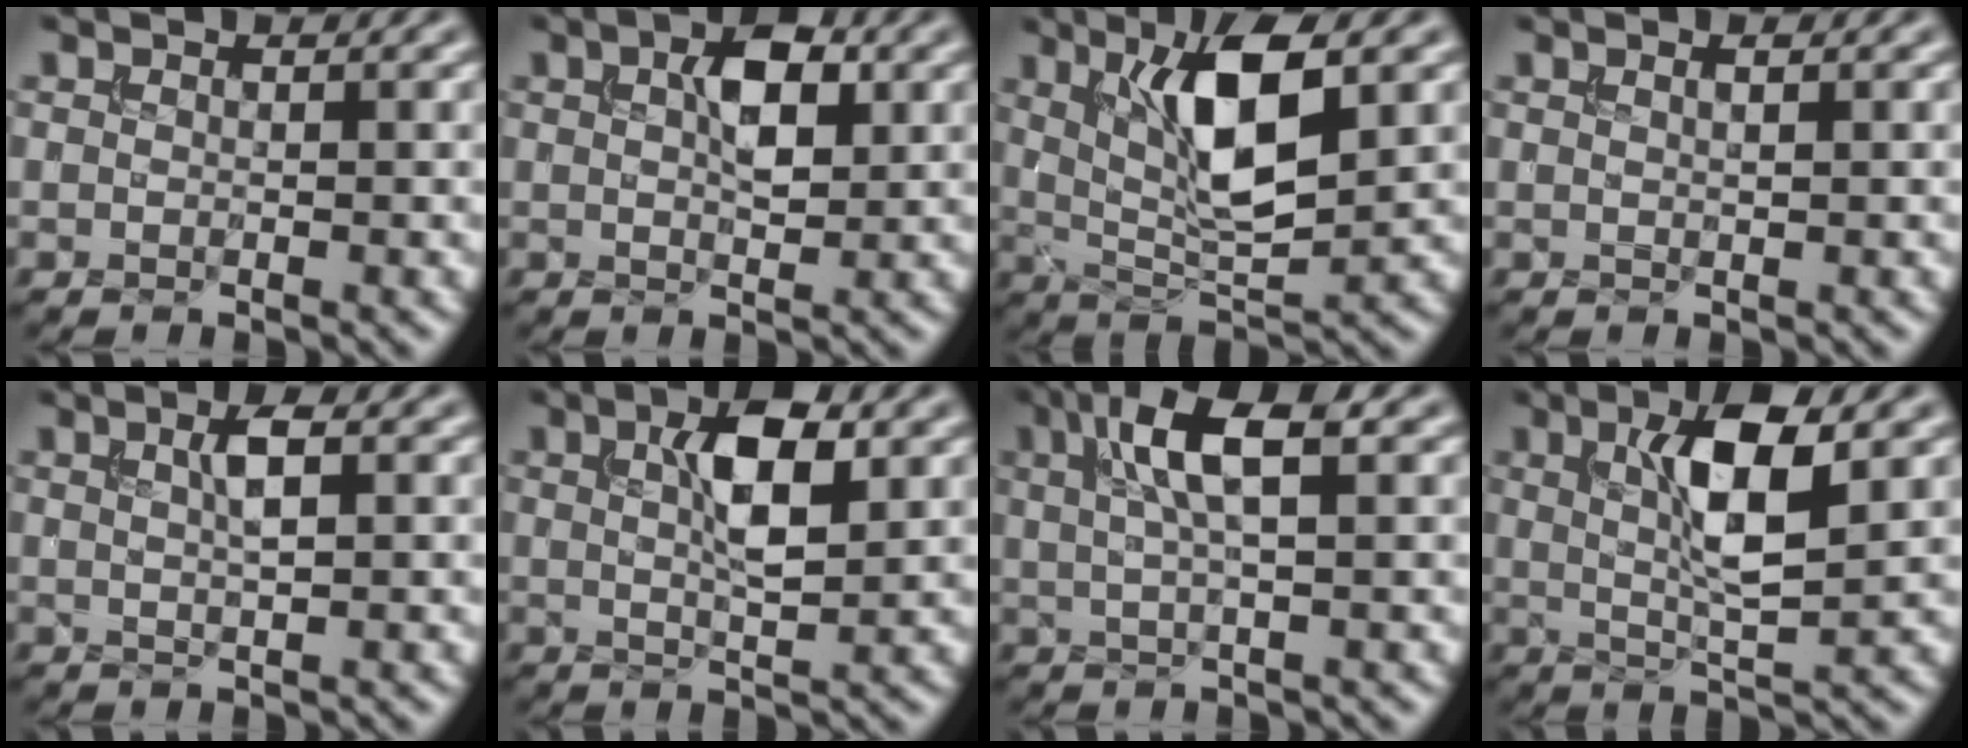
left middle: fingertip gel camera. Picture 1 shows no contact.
{"total": 4.1, "force": [1.0, 2.0, 3.4], "torque": [-0.059, 0.006, 0.018]}
{"total": 7.9, "force": [2.2, 2.4, 7.2], "torque": [-0.125, -0.008, 0.043]}
{"total": 0.8, "force": [0.2, 0.2, 0.7], "torque": [-0.002, -0.001, 0.002]}
{"total": 2.3, "force": [0.6, 0.5, 2.2], "torque": [-0.034, 0.006, 0.011]}
{"total": 5.2, "force": [1.4, 1.6, 4.8], "torque": [-0.081, 0.006, 0.024]}
{"total": 5.7, "force": [1.8, 1.5, 5.2], "torque": [-0.092, 0.007, 0.032]}
{"total": 6.4, "force": [1.5, 1.6, 6.0], "torque": [-0.101, 0.005, 0.028]}